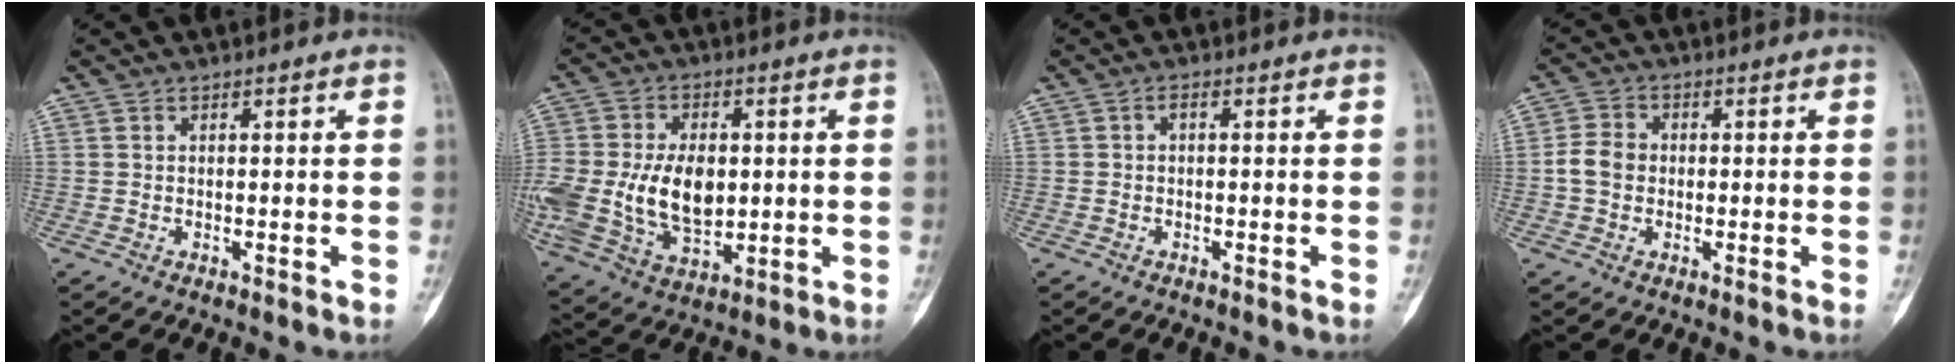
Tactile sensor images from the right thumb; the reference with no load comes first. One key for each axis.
{"total": 20.5, "fx": -0.1, "fy": 13.6, "fz": 15.3, "tx": -0.332, "ty": -0.008, "tz": 0.018}
{"total": 1.0, "fx": -0.2, "fy": 0.3, "fz": 1.0, "tx": -0.015, "ty": 0.006, "tz": -0.005}
{"total": 4.6, "fx": -0.5, "fy": 3.7, "fz": 2.8, "tx": -0.051, "ty": 0.013, "tz": -0.015}